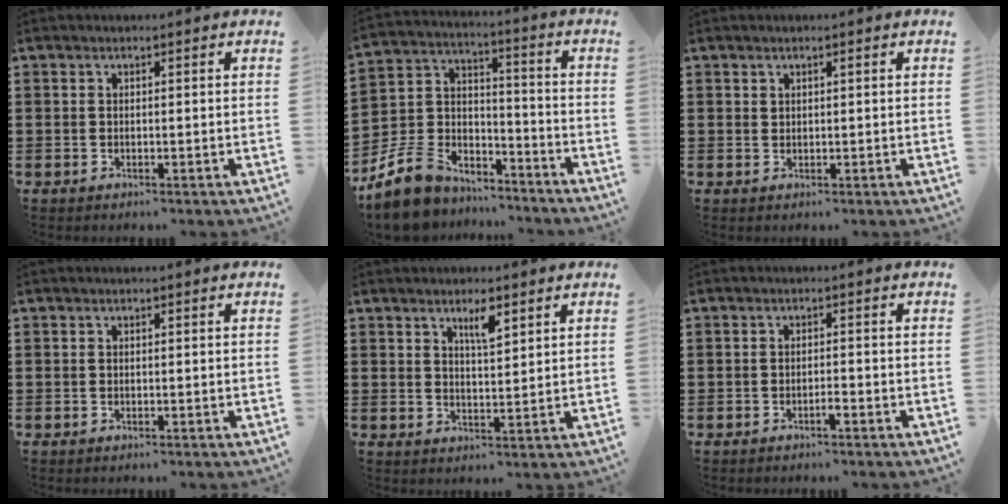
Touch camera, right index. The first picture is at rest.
{"total": 7.4, "force": [-6.1, 4.0, 1.4], "torque": [-0.064, 0.007, -0.125]}
{"total": 0.7, "force": [0.4, 0.4, 0.4], "torque": [-0.009, 0.003, 0.007]}
{"total": 0.0}
{"total": 3.7, "force": [2.4, 0.8, 2.7], "torque": [-0.050, 0.002, 0.039]}
{"total": 1.3, "force": [-0.9, 0.1, 0.9], "torque": [-0.018, -0.003, -0.016]}